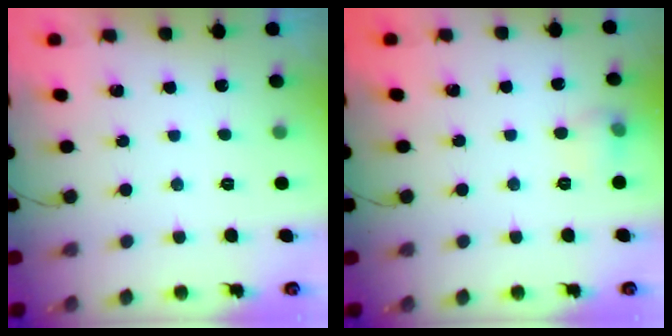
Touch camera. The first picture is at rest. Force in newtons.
{"total": 5.6, "press": 5.4, "slide": 1.5}